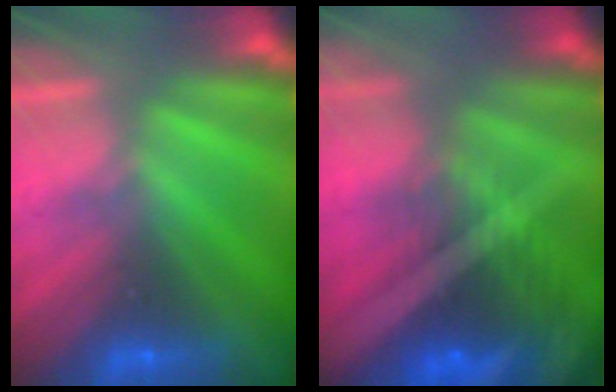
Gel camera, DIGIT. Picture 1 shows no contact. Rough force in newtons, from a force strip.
{"total": 9.8}